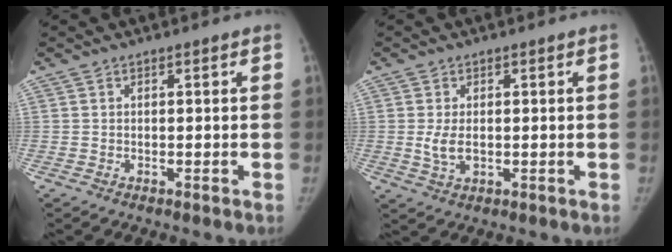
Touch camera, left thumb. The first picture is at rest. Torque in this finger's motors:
{"motor_torque": [-0.02, 0.03, 0.75, 0.02, 0.03]}